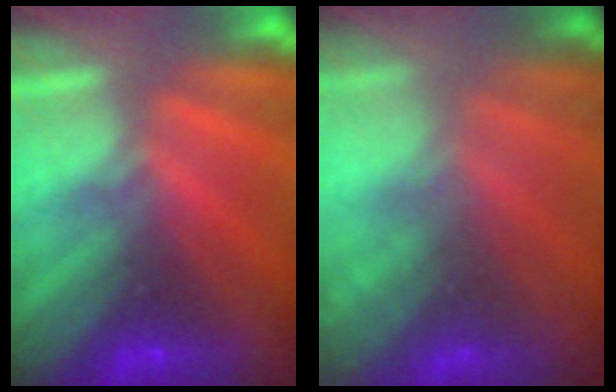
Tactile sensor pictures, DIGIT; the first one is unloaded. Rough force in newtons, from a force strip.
{"total": 6.9}